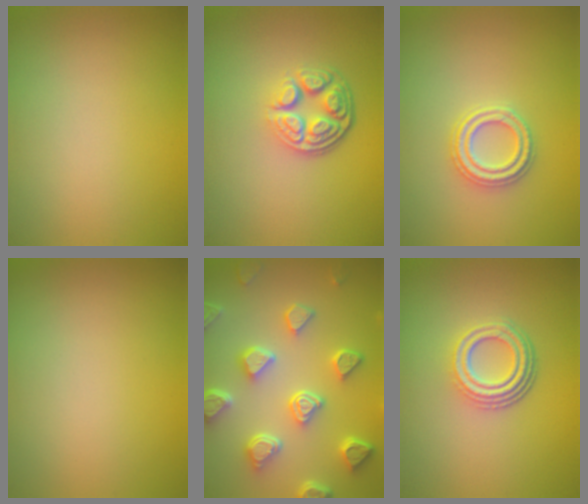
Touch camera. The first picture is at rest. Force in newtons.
{"total": 4.8, "press": 3.5, "slide": 3.3}
{"total": 2.6, "press": 2.6, "slide": 0.4}
{"total": 0.0}
{"total": 6.7, "press": 5.3, "slide": 4.1}
{"total": 4.2, "press": 3.2, "slide": 2.8}